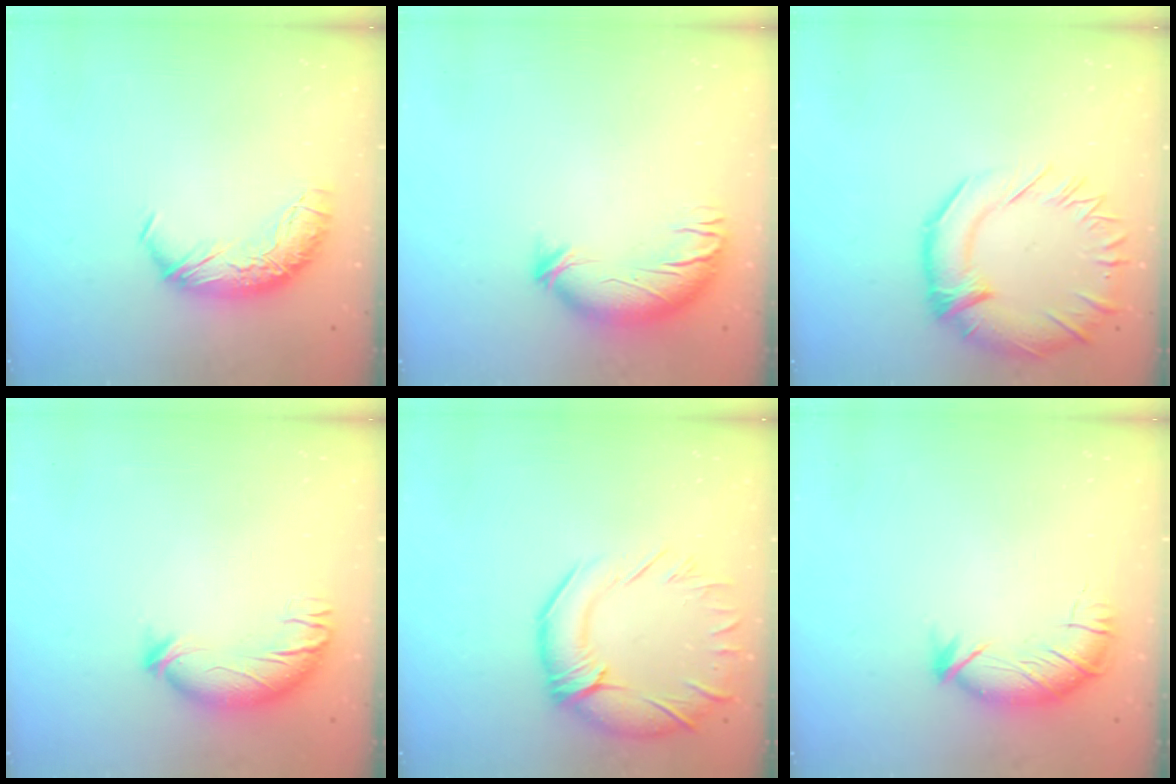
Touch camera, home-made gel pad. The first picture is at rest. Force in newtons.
{"total": 3.9, "press": 3.0, "slide": 2.6}
{"total": 6.7, "press": 6.2, "slide": 2.6}
{"total": 3.5, "press": 3.2, "slide": 1.3}
{"total": 8.7, "press": 8.2, "slide": 2.9}
{"total": 3.5, "press": 3.4, "slide": 0.9}